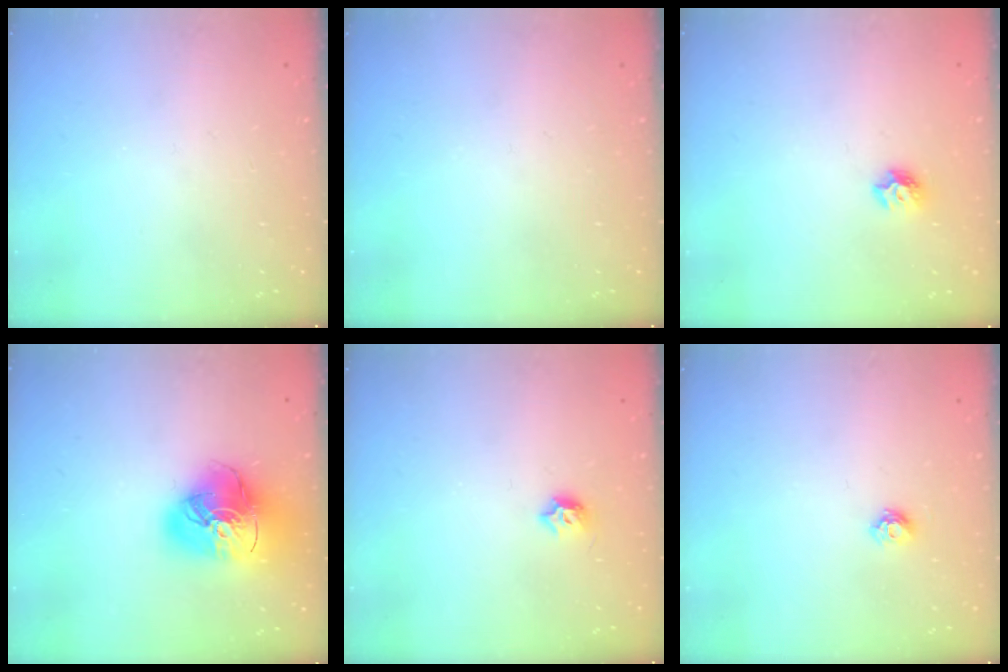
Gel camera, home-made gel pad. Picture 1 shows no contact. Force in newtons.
{"total": 0.0}
{"total": 5.1, "press": 5.0, "slide": 0.6}
{"total": 20.2, "press": 20.1, "slide": 2.2}
{"total": 5.9, "press": 5.8, "slide": 1.0}
{"total": 5.2, "press": 5.2, "slide": 0.7}